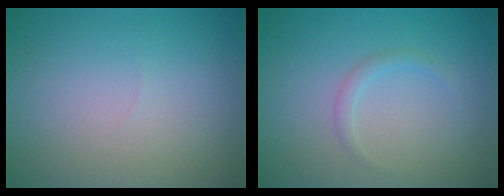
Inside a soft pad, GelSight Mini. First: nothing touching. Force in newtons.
{"total": 1.0, "press": 1.0, "slide": 0.0}